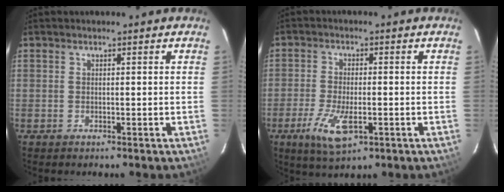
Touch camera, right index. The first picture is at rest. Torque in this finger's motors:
{"motor_torque": [0.43, -0.22, 0.18, 0.07]}